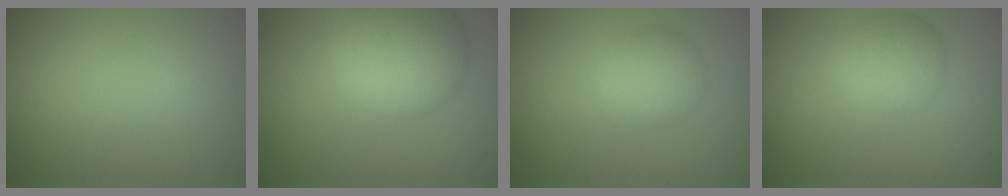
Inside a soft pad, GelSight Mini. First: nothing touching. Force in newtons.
{"total": 9.3, "press": 9.3, "slide": 0.6}
{"total": 3.8, "press": 3.8, "slide": 0.1}
{"total": 4.2, "press": 4.2, "slide": 0.0}